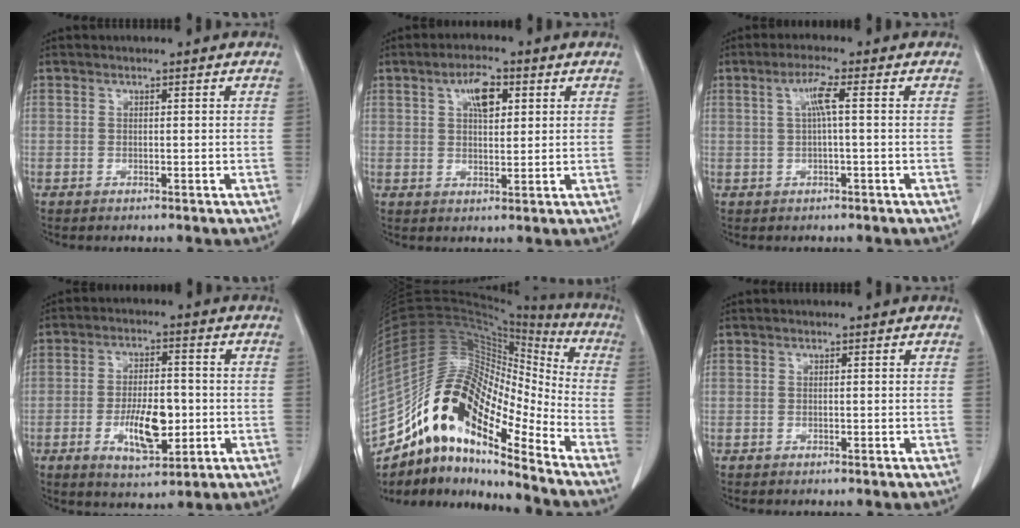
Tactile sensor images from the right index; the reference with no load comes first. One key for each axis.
{"total": 5.1, "fx": 2.1, "fy": 2.1, "fz": 4.2, "tx": -0.074, "ty": 0.007, "tz": 0.034}
{"total": 3.3, "fx": 0.6, "fy": -0.1, "fz": 3.3, "tx": -0.065, "ty": 0.009, "tz": 0.012}
{"total": 8.9, "fx": -2.2, "fy": 3.5, "fz": 7.9, "tx": -0.142, "ty": -0.002, "tz": -0.031}
{"total": 19.8, "fx": -13.9, "fy": 5.5, "fz": 13.0, "tx": -0.237, "ty": 0.054, "tz": -0.247}
{"total": 0.0}